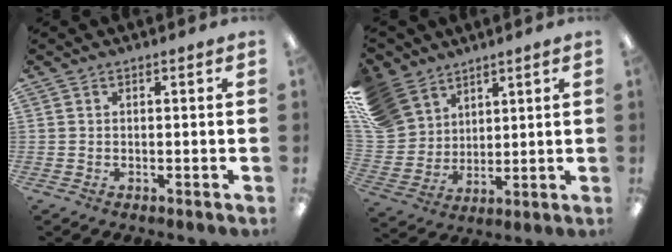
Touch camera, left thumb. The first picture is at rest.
{"total": 14.1, "force": [8.5, 10.4, 4.3], "torque": [-0.116, -0.041, 0.172]}